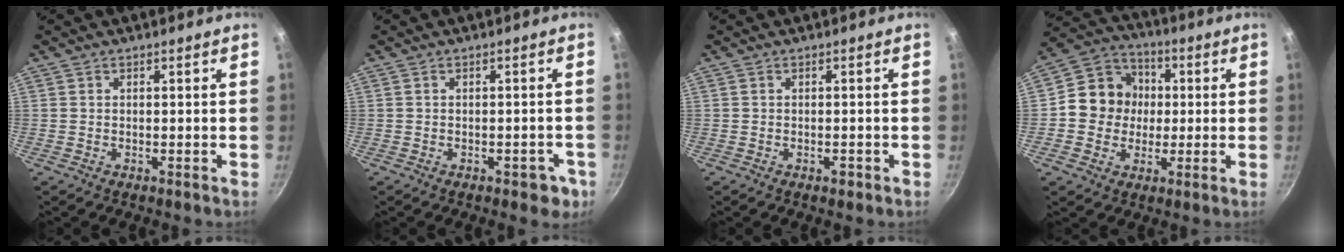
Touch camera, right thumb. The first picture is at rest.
{"total": 4.0, "force": [-1.8, 2.2, 2.7], "torque": [-0.009, 0.021, -0.009]}
{"total": 1.2, "force": [-0.7, 0.5, 0.8], "torque": [-0.012, 0.003, -0.008]}
{"total": 11.2, "force": [0.2, 10.3, 4.5], "torque": [-0.037, 0.020, -0.016]}